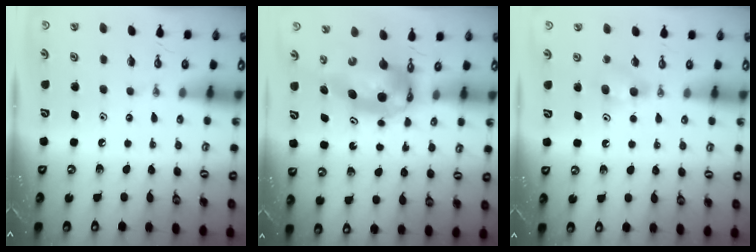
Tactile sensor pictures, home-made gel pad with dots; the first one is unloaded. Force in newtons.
{"total": 6.2, "press": 6.2, "slide": 0.5}
{"total": 4.0, "press": 3.8, "slide": 1.0}